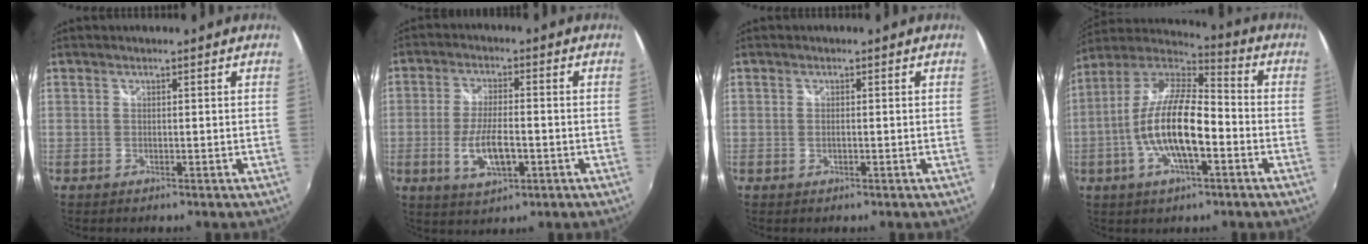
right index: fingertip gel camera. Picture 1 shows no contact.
{"total": 8.4, "force": [-2.4, 3.0, 7.5], "torque": [-0.151, -0.008, -0.041]}
{"total": 0.5, "force": [-0.1, 0.3, 0.5], "torque": [-0.011, 0.000, -0.004]}
{"total": 16.5, "force": [-4.4, 5.4, 14.9], "torque": [-0.291, -0.001, -0.086]}